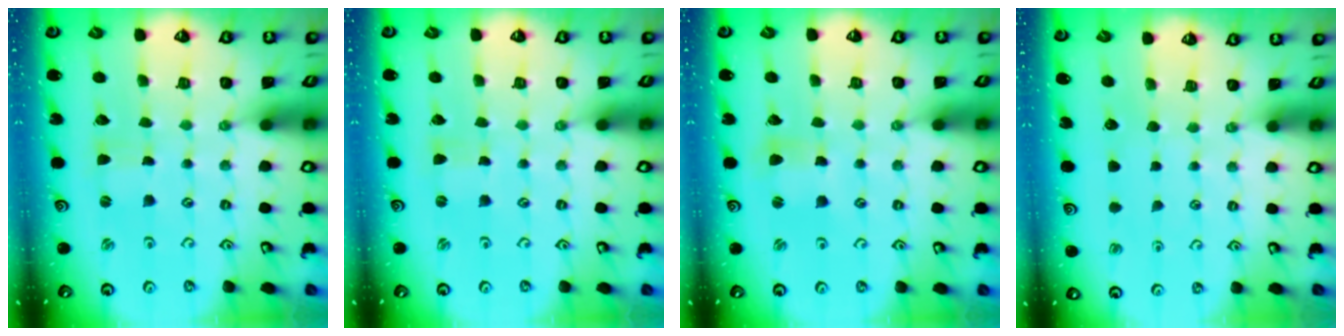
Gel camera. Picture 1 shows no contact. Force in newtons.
{"total": 0.0}
{"total": 2.7, "press": 2.6, "slide": 0.3}
{"total": 0.0}